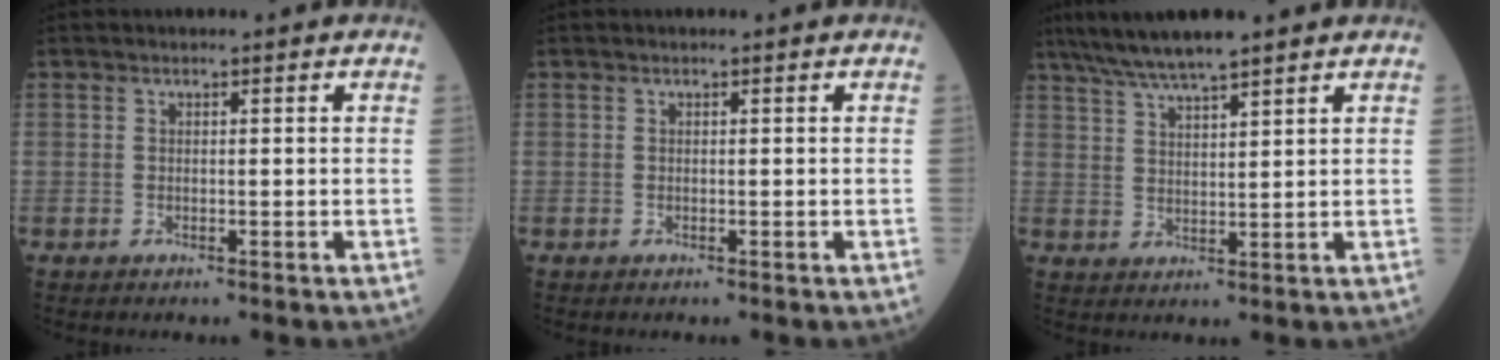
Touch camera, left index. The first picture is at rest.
{"total": 0.0}
{"total": 8.4, "force": [7.0, 0.1, 4.6], "torque": [-0.086, 0.027, 0.125]}